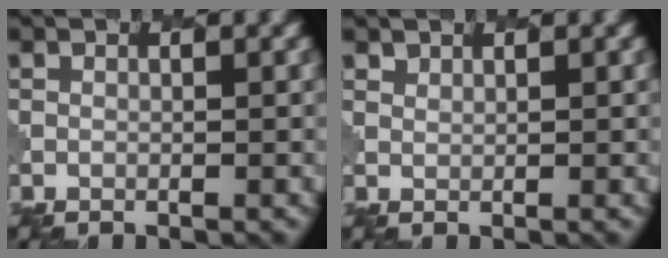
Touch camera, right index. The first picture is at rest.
{"total": 1.3, "force": [1.3, 0.1, -0.1], "torque": [-0.003, -0.005, 0.025]}